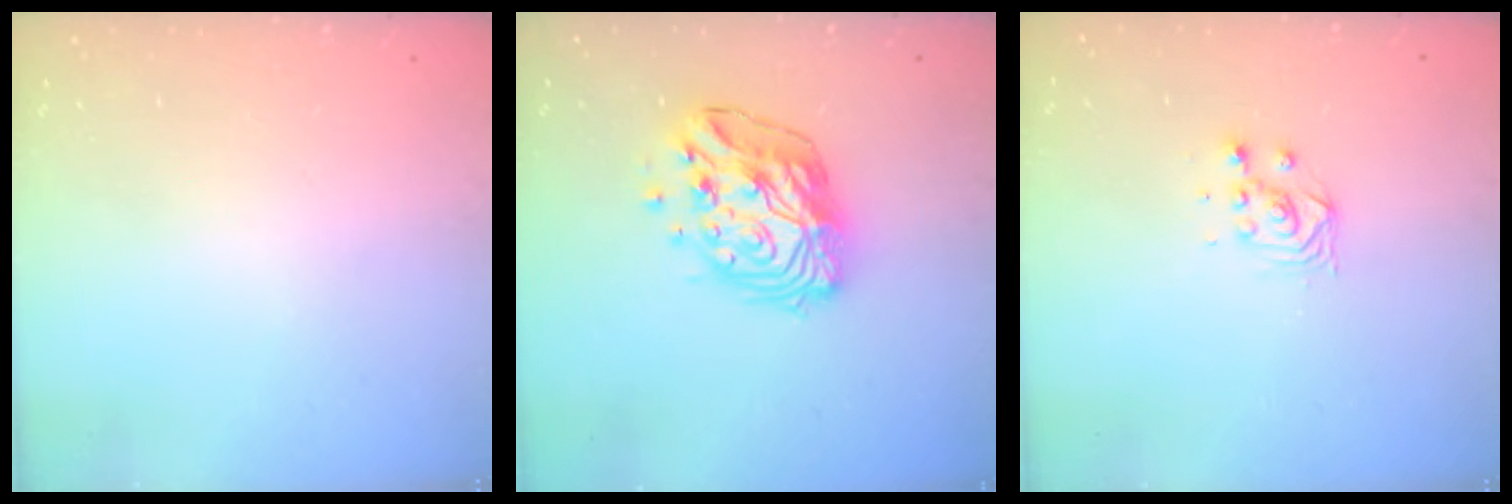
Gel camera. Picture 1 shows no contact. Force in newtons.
{"total": 14.9, "press": 14.8, "slide": 1.4}
{"total": 3.4, "press": 3.4, "slide": 0.1}